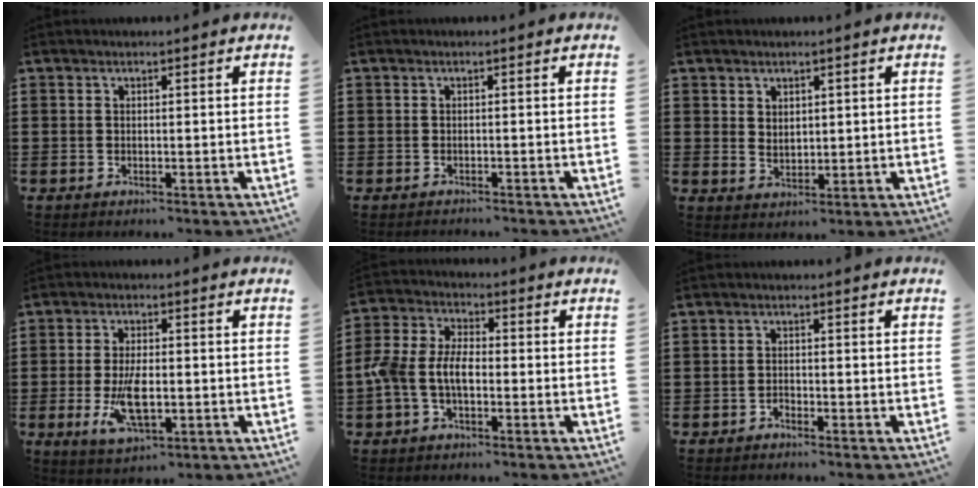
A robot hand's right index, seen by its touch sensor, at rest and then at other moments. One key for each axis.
{"total": 0.8, "fx": -0.8, "fy": -0.1, "fz": -0.1, "tx": -0.001, "ty": -0.002, "tz": -0.017}
{"total": 2.1, "fx": 1.6, "fy": 1.3, "fz": 0.3, "tx": -0.010, "ty": 0.005, "tz": 0.030}
{"total": 7.3, "fx": -1.5, "fy": 3.1, "fz": 6.5, "tx": -0.143, "ty": -0.009, "tz": -0.029}
{"total": 6.8, "fx": -1.7, "fy": 4.0, "fz": 5.3, "tx": -0.142, "ty": -0.004, "tz": -0.043}
{"total": 1.0, "fx": -0.9, "fy": 0.4, "fz": 0.1, "tx": -0.005, "ty": 0.000, "tz": -0.019}